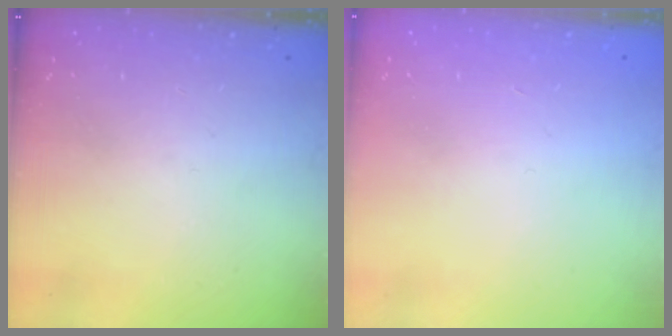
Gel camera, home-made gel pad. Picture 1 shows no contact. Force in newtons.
{"total": 0.8, "press": 0.8, "slide": 0.2}